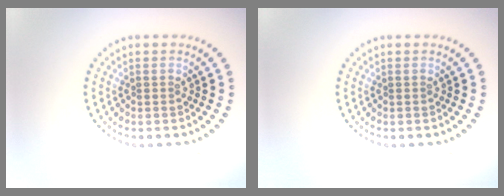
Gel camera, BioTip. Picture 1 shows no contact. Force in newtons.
{"total": 0.0}